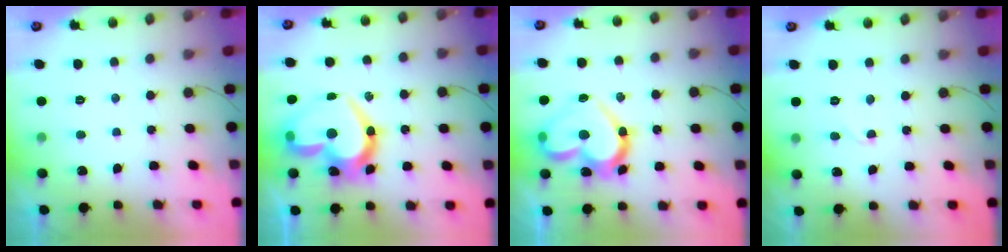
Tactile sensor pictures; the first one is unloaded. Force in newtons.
{"total": 25.9, "press": 25.8, "slide": 2.4}
{"total": 19.7, "press": 19.7, "slide": 1.5}
{"total": 2.7, "press": 2.7, "slide": 0.3}